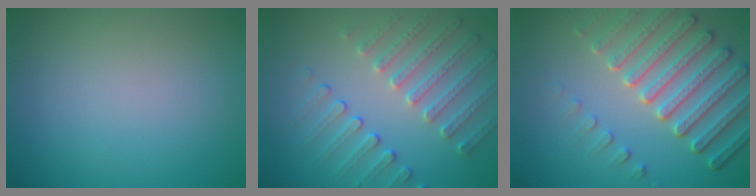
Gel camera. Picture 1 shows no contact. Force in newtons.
{"total": 4.9, "press": 3.8, "slide": 3.1}
{"total": 6.4, "press": 5.2, "slide": 3.8}